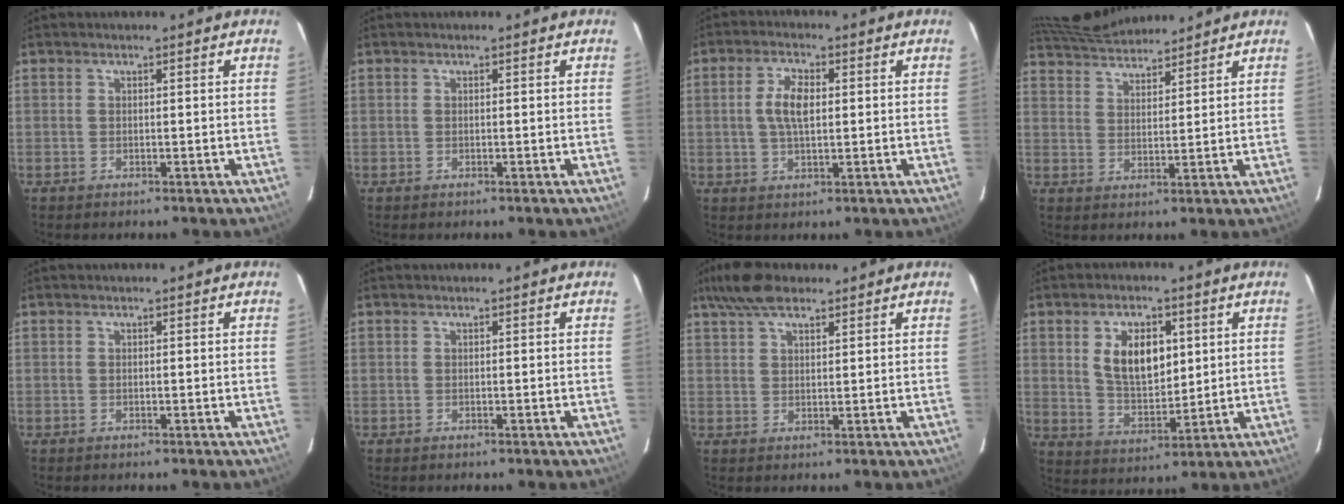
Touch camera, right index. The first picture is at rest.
{"total": 0.0}
{"total": 5.6, "force": [0.7, 2.4, 5.0], "torque": [-0.095, 0.007, 0.014]}
{"total": 11.0, "force": [10.6, 1.4, 2.7], "torque": [-0.053, 0.022, 0.173]}
{"total": 0.0}
{"total": 0.0}
{"total": 6.9, "force": [5.4, 2.4, 3.6], "torque": [-0.072, 0.022, 0.098]}
{"total": 9.3, "force": [3.2, 4.9, 7.2], "torque": [-0.131, 0.002, 0.071]}